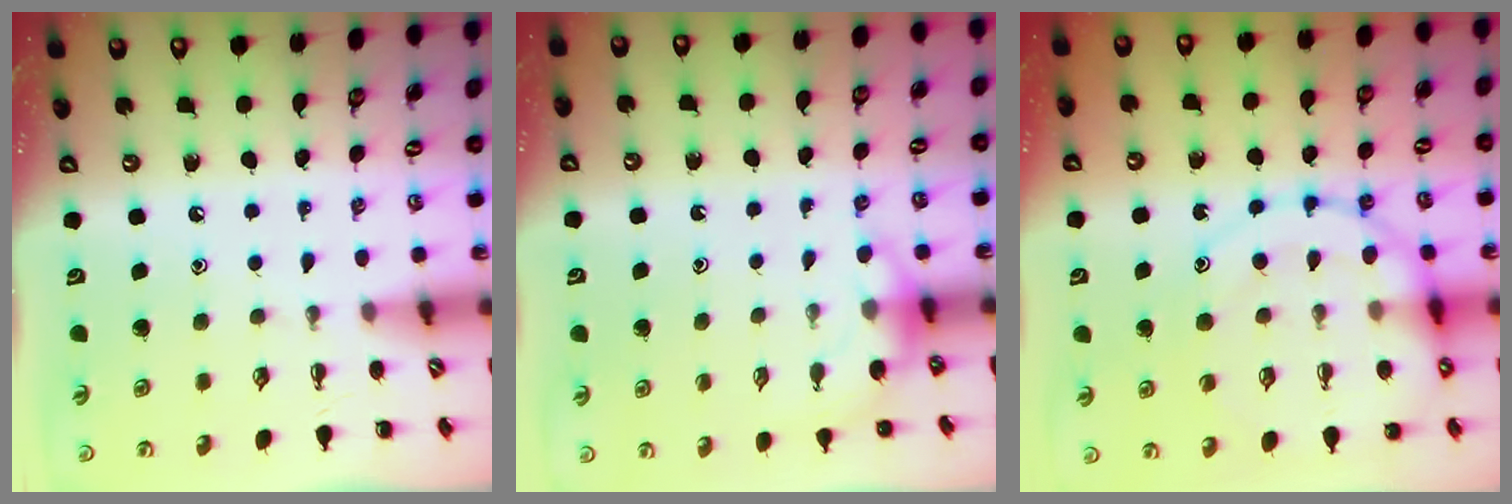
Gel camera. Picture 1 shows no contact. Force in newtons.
{"total": 5.6, "press": 5.4, "slide": 1.5}
{"total": 16.6, "press": 16.4, "slide": 2.7}